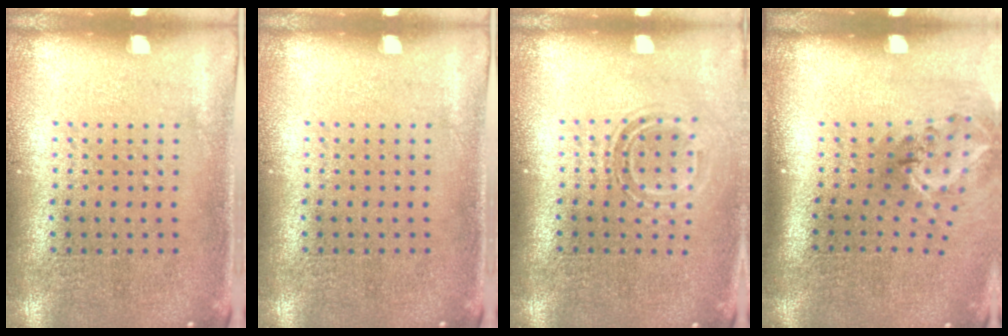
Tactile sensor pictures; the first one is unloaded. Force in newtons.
{"total": 0.0}
{"total": 1.5, "press": 1.0, "slide": 1.1}
{"total": 1.9, "press": 1.3, "slide": 1.4}